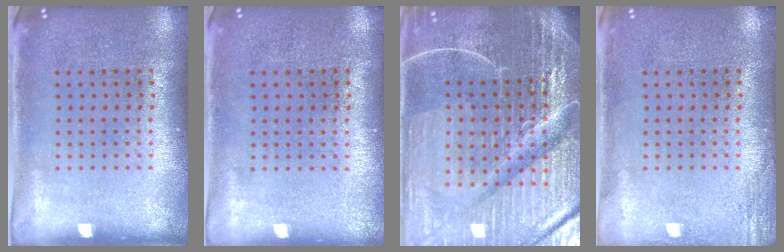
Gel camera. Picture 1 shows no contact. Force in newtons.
{"total": 0.0}
{"total": 7.1, "press": 6.2, "slide": 3.5}
{"total": 1.8, "press": 1.8, "slide": 0.2}